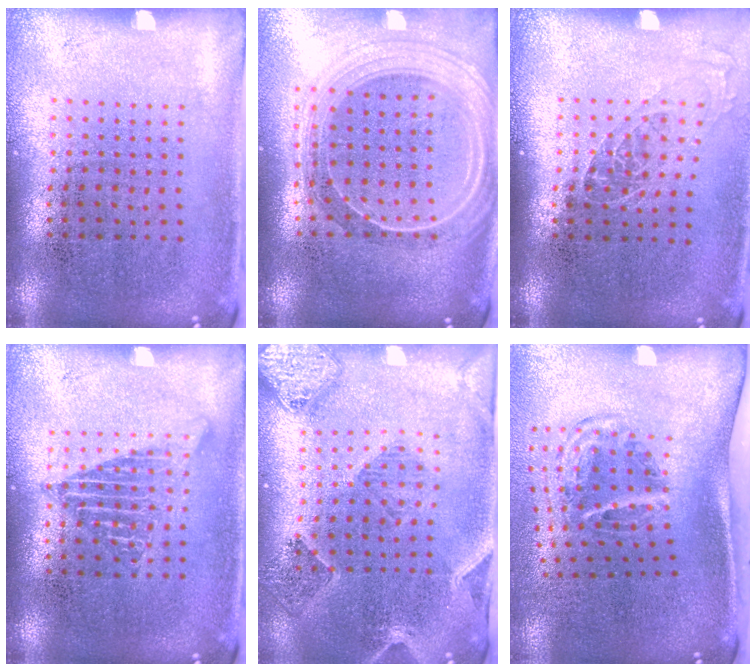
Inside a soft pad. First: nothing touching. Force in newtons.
{"total": 2.4, "press": 2.0, "slide": 1.2}
{"total": 1.0, "press": 0.9, "slide": 0.5}
{"total": 1.2, "press": 1.2, "slide": 0.1}
{"total": 1.6, "press": 1.5, "slide": 0.4}
{"total": 2.0, "press": 1.2, "slide": 1.6}